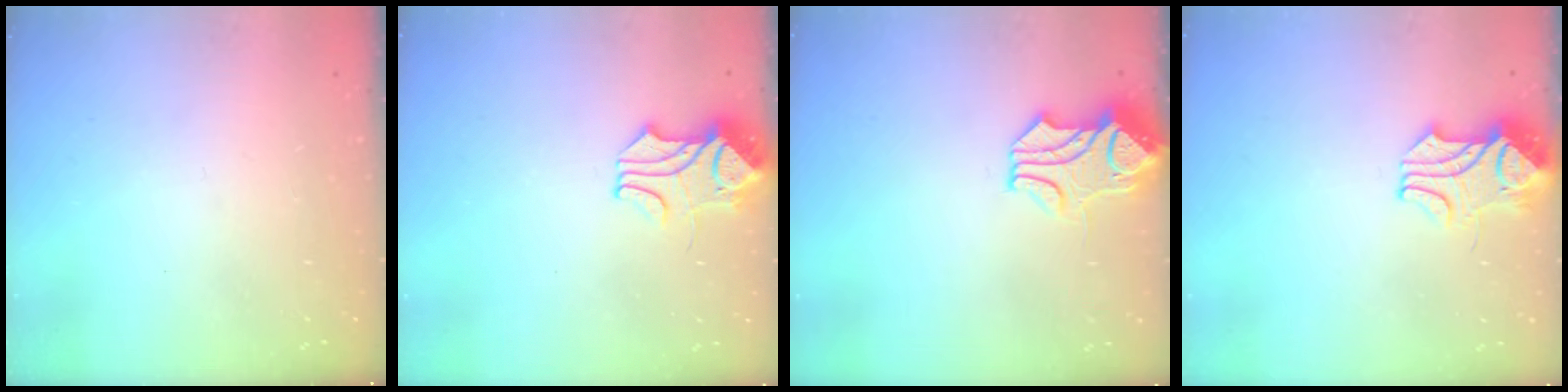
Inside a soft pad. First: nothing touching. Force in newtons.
{"total": 1.8, "press": 1.6, "slide": 0.7}
{"total": 1.5, "press": 0.8, "slide": 1.3}
{"total": 2.4, "press": 2.2, "slide": 1.0}